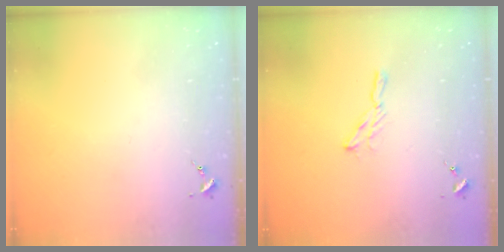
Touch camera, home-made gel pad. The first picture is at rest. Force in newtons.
{"total": 5.3, "press": 5.3, "slide": 0.5}